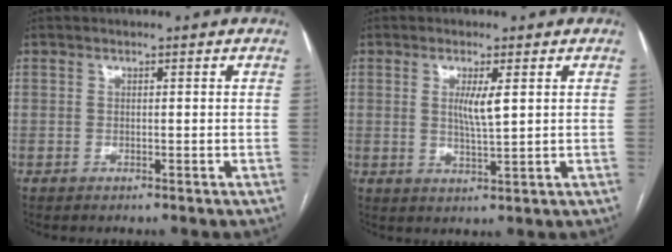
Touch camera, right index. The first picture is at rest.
{"total": 3.9, "force": [1.0, 0.2, 3.8], "torque": [-0.073, -0.006, 0.019]}